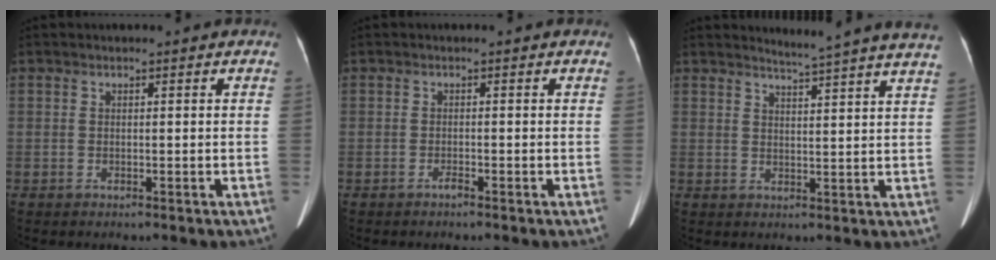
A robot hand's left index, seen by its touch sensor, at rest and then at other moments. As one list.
[{"total": 0.6, "force": [-0.5, -0.1, 0.3], "torque": [-0.008, -0.001, -0.009]}, {"total": 12.3, "force": [11.5, -1.9, 3.9], "torque": [-0.061, -0.052, 0.128]}]